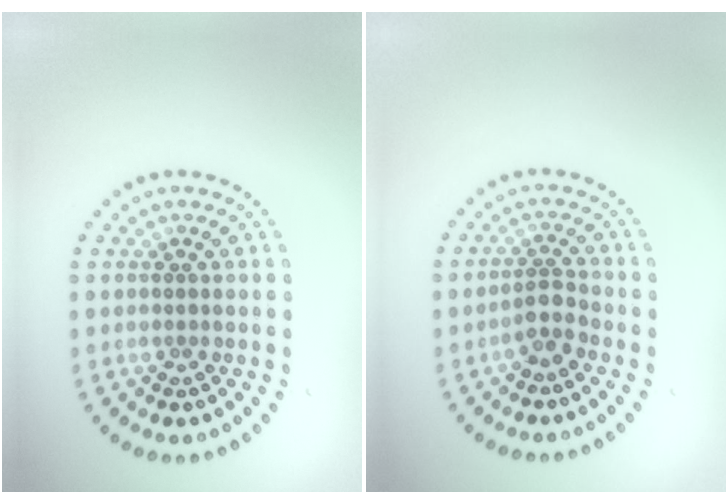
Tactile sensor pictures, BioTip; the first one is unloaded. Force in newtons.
{"total": 1.8, "press": 1.5, "slide": 1.1}